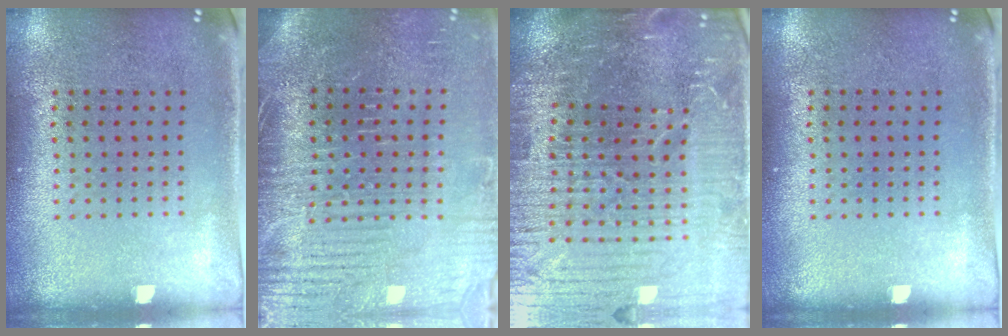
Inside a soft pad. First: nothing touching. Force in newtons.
{"total": 4.2, "press": 3.9, "slide": 1.5}
{"total": 6.9, "press": 6.0, "slide": 3.4}
{"total": 0.0}